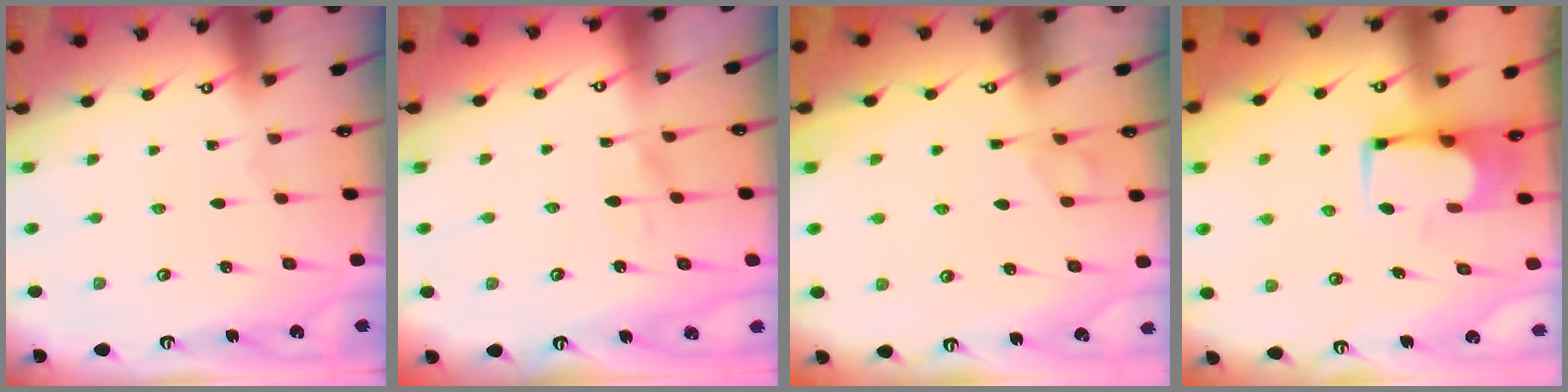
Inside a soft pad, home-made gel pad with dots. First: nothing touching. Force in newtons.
{"total": 4.8, "press": 4.8, "slide": 0.5}
{"total": 1.2, "press": 0.0, "slide": 1.2}
{"total": 2.5, "press": 2.5, "slide": 0.1}